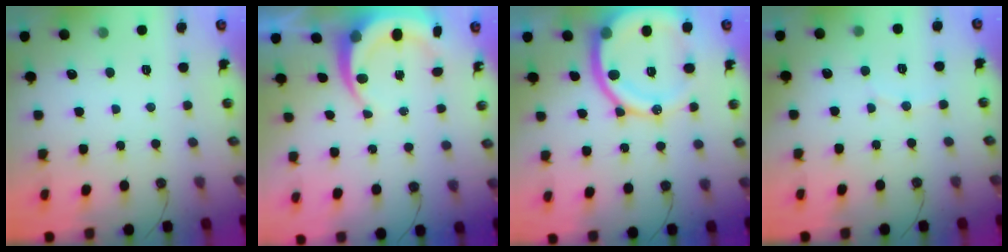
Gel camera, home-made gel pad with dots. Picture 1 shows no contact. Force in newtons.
{"total": 8.3, "press": 7.9, "slide": 2.3}
{"total": 19.4, "press": 19.3, "slide": 2.4}
{"total": 5.0, "press": 4.8, "slide": 1.3}